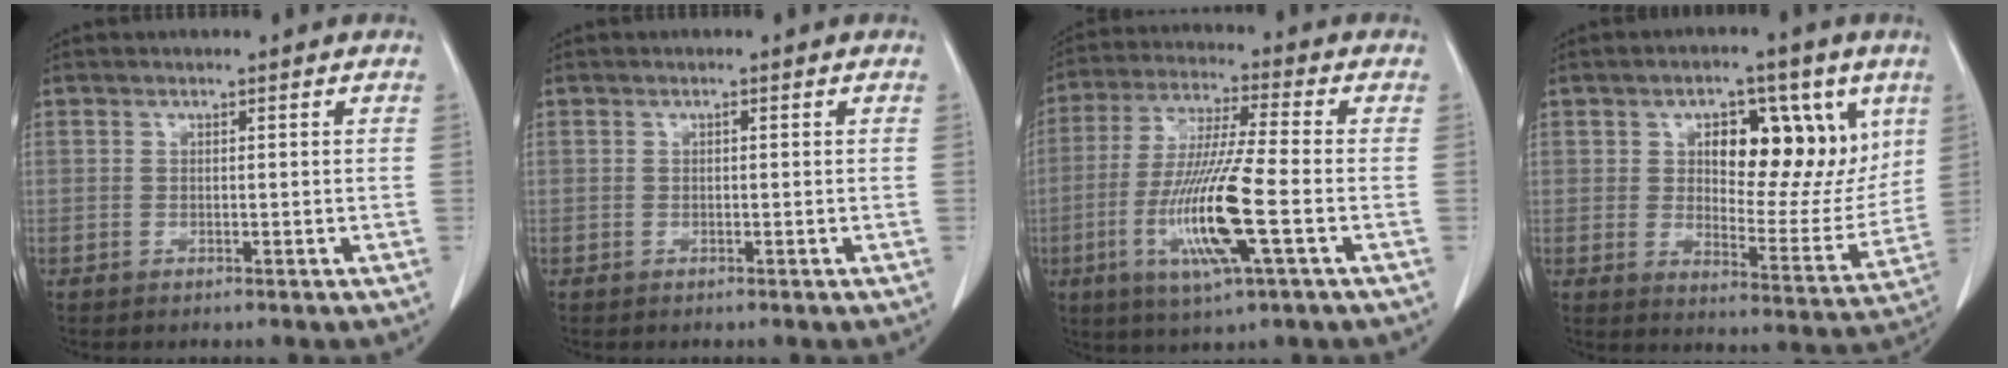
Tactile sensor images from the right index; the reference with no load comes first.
{"total": 0.0}
{"total": 14.2, "force": [-3.9, 0.5, 13.6], "torque": [-0.277, -0.018, -0.077]}
{"total": 14.9, "force": [5.6, 7.0, 11.9], "torque": [-0.159, 0.010, 0.091]}